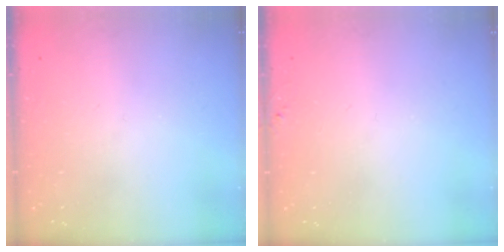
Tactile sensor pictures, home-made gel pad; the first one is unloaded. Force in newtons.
{"total": 3.7, "press": 3.7, "slide": 0.4}